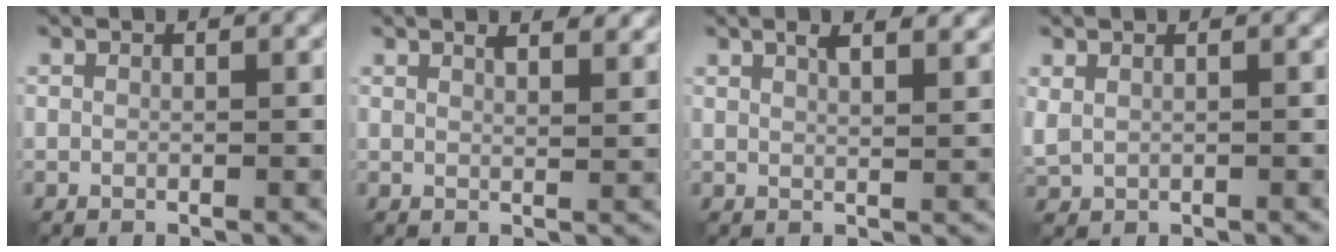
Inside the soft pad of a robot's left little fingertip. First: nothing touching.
{"total": 3.8, "force": [2.7, 1.3, 2.3], "torque": [-0.016, 0.011, 0.023]}
{"total": 4.8, "force": [3.0, 1.8, 3.3], "torque": [-0.028, 0.018, 0.025]}
{"total": 1.2, "force": [0.5, 0.7, 0.8], "torque": [-0.025, -0.001, 0.015]}